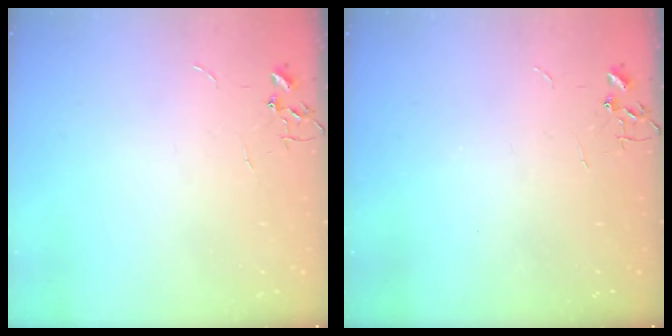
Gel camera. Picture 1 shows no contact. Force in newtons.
{"total": 0.0}